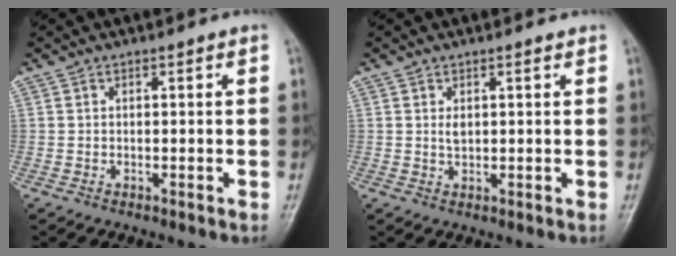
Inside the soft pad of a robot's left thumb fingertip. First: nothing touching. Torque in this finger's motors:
{"motor_torque": [0.24, 0.02, 0.48, -0.17, 0.00]}